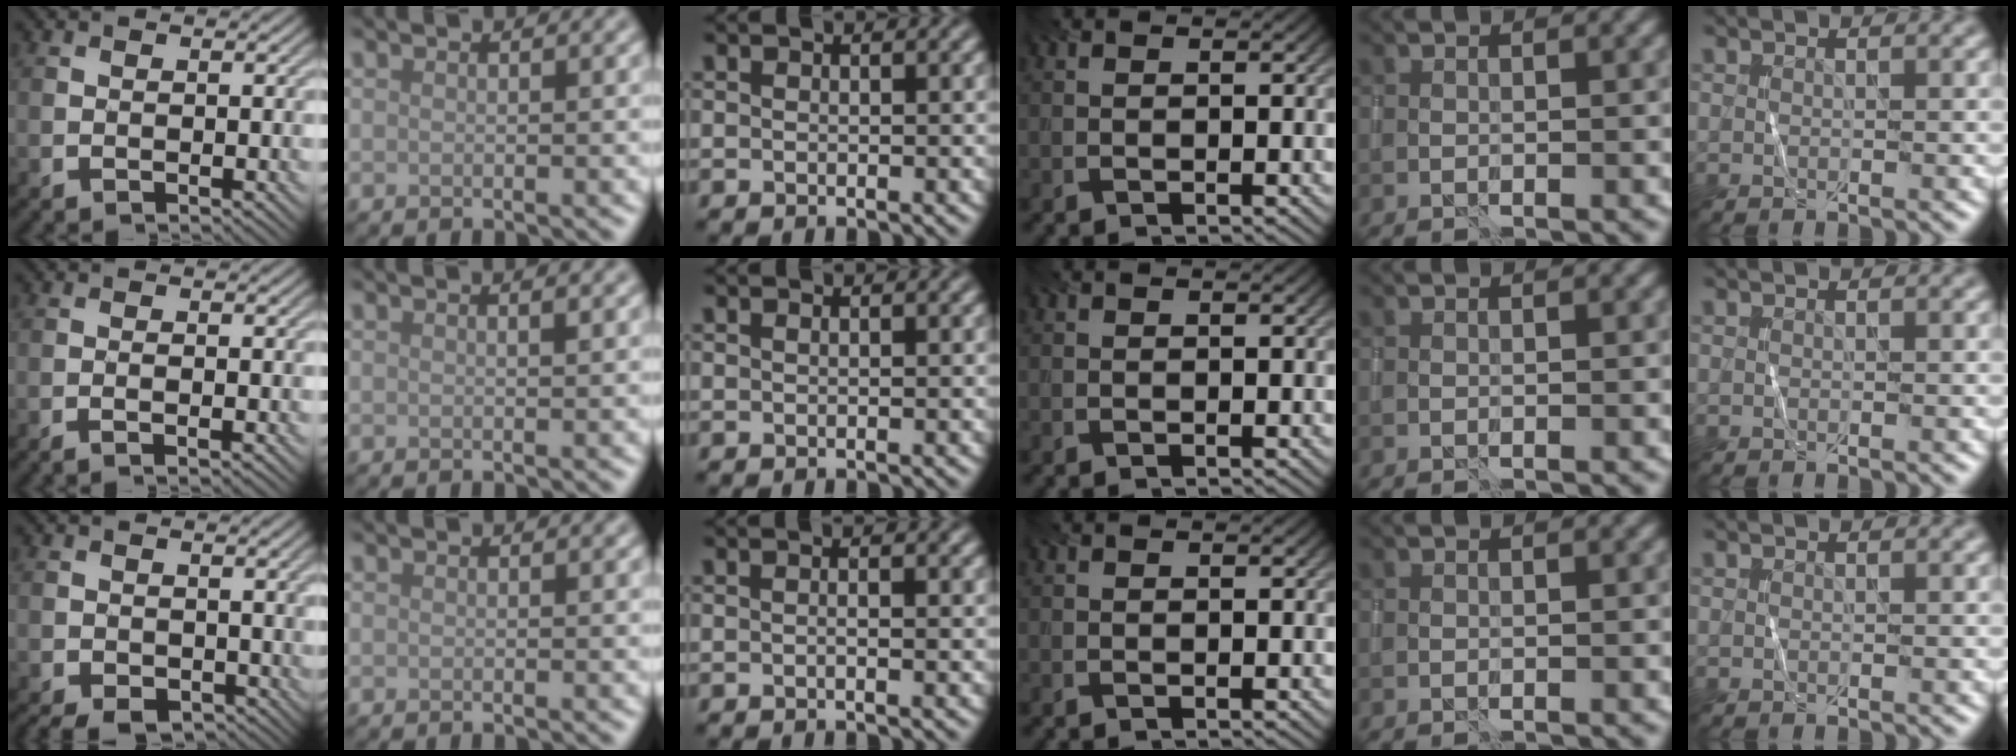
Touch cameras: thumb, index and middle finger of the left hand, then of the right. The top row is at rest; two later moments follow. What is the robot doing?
{"motion": "wrap", "object": "sponge"}